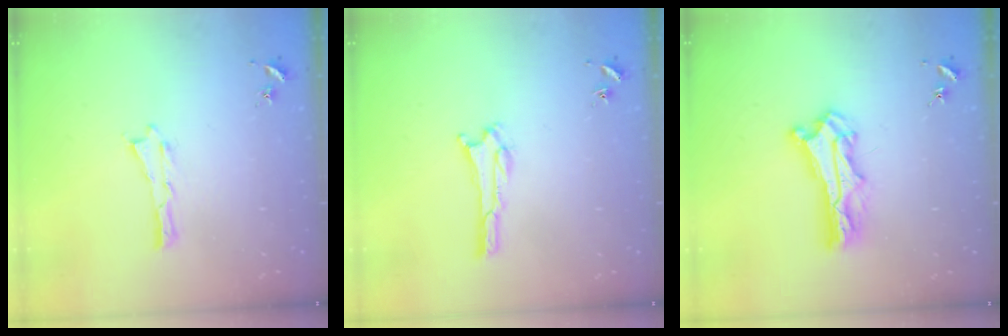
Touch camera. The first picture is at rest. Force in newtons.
{"total": 1.1, "press": 1.0, "slide": 0.1}
{"total": 7.4, "press": 7.3, "slide": 0.6}